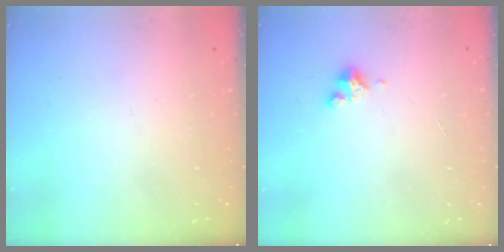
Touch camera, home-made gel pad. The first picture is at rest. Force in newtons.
{"total": 3.1, "press": 3.1, "slide": 0.4}